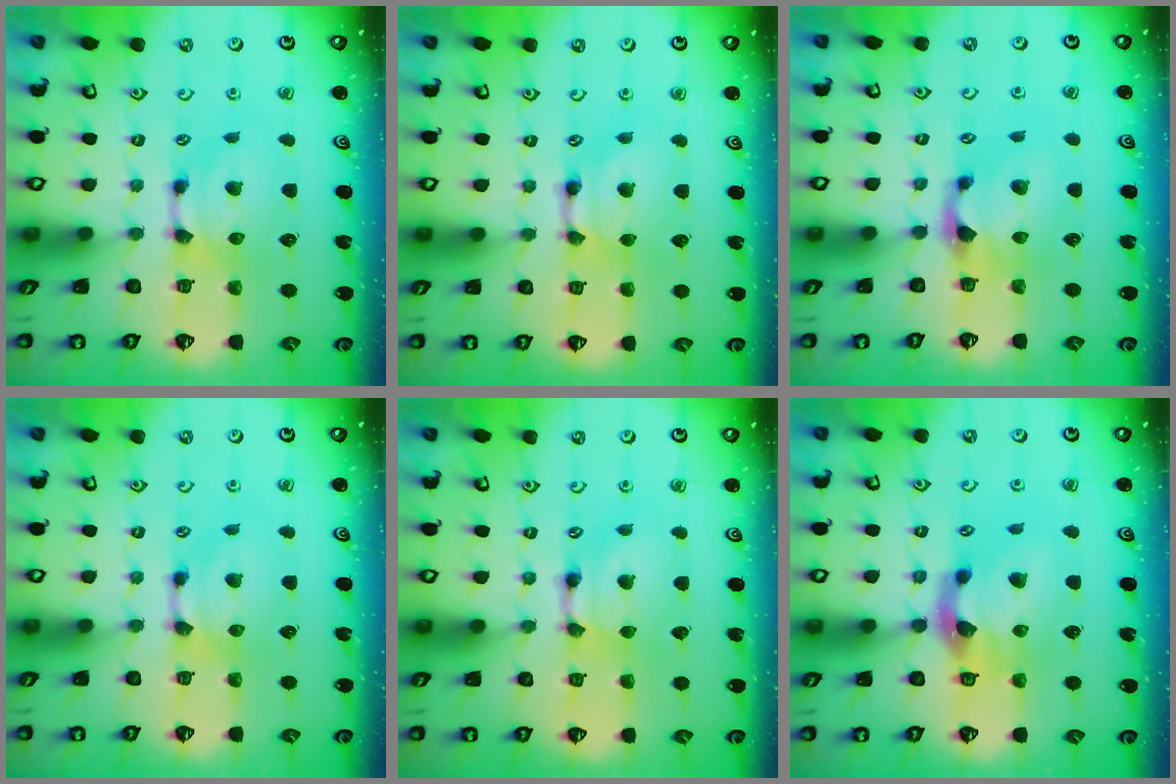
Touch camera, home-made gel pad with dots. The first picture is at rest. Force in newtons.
{"total": 1.6, "press": 1.5, "slide": 0.1}
{"total": 1.1, "press": 0.3, "slide": 1.1}
{"total": 0.0}
{"total": 1.5, "press": 1.5, "slide": 0.1}
{"total": 4.5, "press": 4.1, "slide": 2.0}